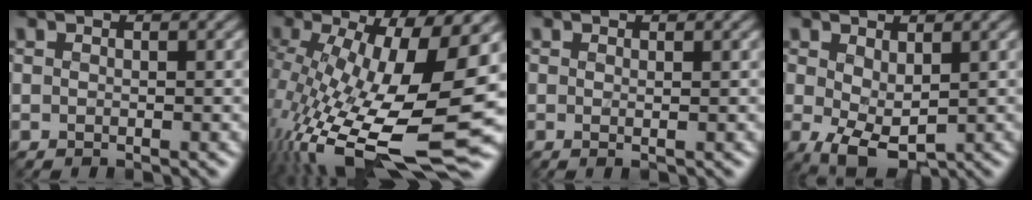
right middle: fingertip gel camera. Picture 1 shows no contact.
{"total": 16.0, "force": [-3.8, 5.6, 14.5], "torque": [-0.267, -0.026, -0.058]}
{"total": 0.6, "force": [0.1, 0.1, 0.5], "torque": [-0.005, -0.003, 0.000]}
{"total": 4.4, "force": [-0.4, 2.3, 3.7], "torque": [-0.082, -0.010, -0.001]}